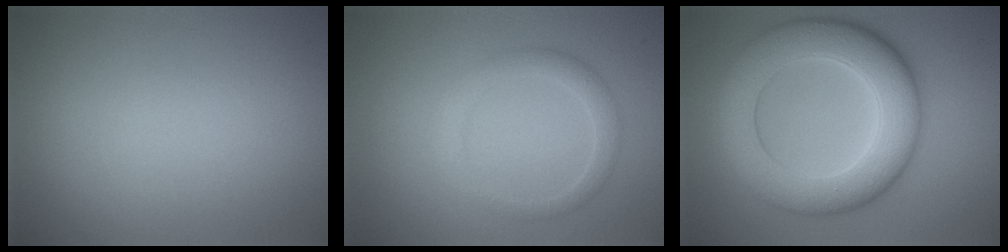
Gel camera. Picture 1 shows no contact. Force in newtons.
{"total": 2.0, "press": 2.0, "slide": 0.3}
{"total": 9.5, "press": 9.5, "slide": 0.6}